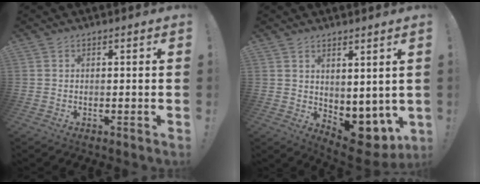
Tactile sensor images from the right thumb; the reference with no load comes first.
{"total": 5.5, "force": [0.7, 4.2, 3.5], "torque": [-0.021, -0.027, 0.024]}